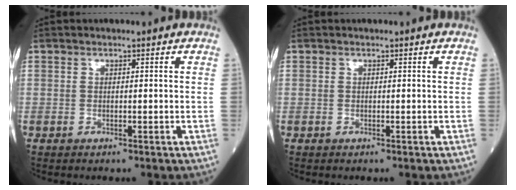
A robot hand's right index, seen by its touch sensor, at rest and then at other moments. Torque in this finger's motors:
{"motor_torque": [0.03, -0.02, 0.00, 0.00]}